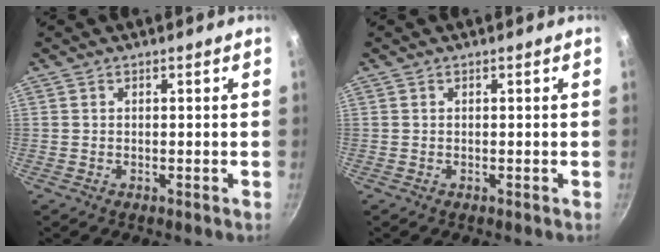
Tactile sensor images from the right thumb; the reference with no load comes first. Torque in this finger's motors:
{"motor_torque": [0.00, 0.00, -0.32, 0.32, 0.00]}